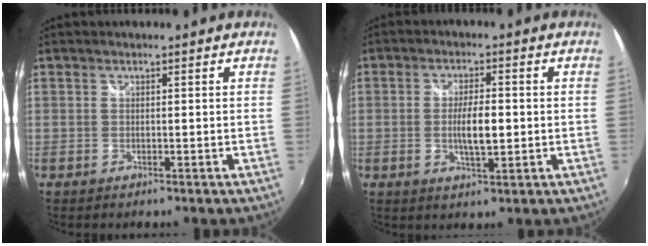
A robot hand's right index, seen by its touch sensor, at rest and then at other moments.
{"total": 5.7, "force": [-0.5, 1.7, 5.4], "torque": [-0.102, -0.003, -0.008]}